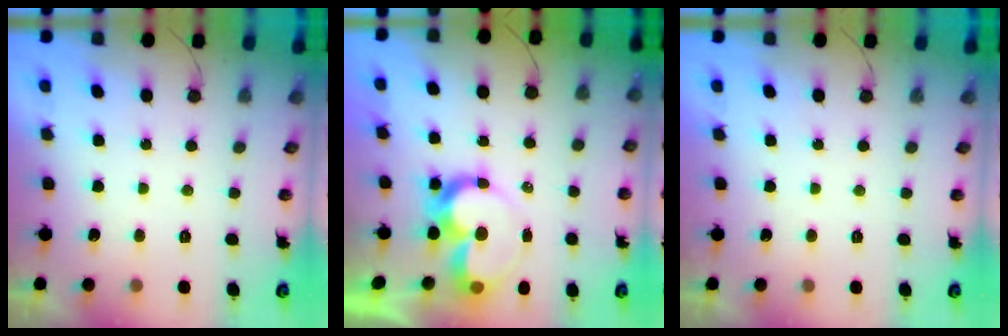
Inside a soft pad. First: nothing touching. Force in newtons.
{"total": 10.7, "press": 10.6, "slide": 1.2}
{"total": 1.6, "press": 1.6, "slide": 0.0}